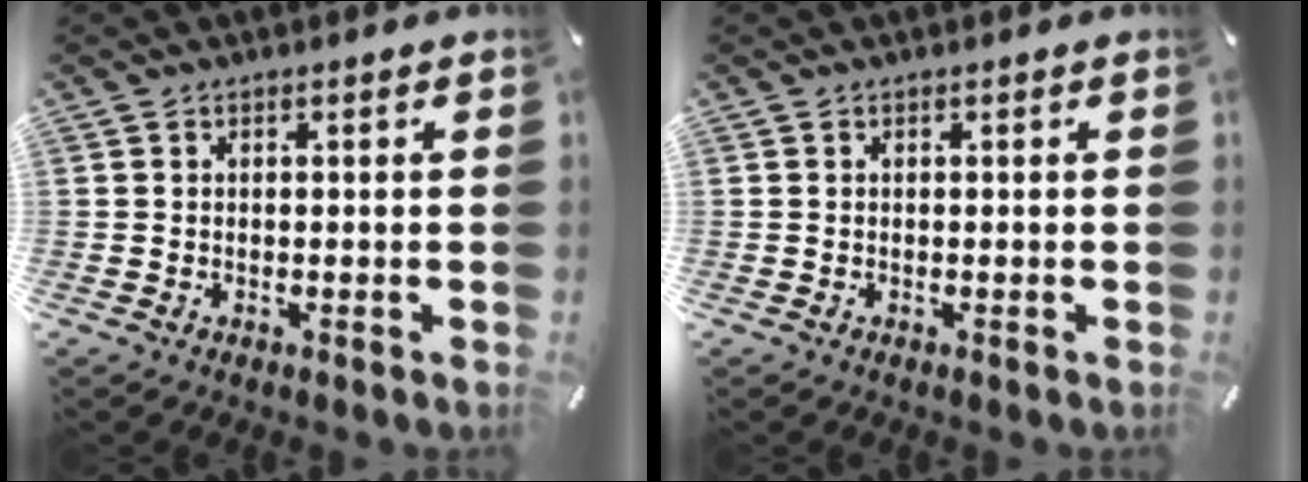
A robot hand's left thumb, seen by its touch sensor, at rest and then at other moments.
{"total": 0.0}